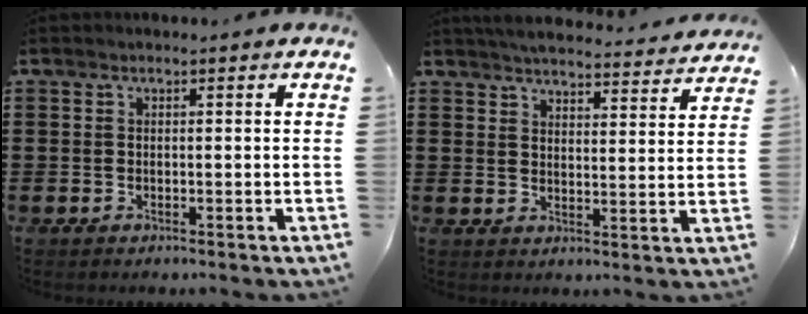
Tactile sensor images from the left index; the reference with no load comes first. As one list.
[{"total": 4.6, "force": [4.6, -0.1, 0.7], "torque": [-0.024, -0.033, 0.078]}]